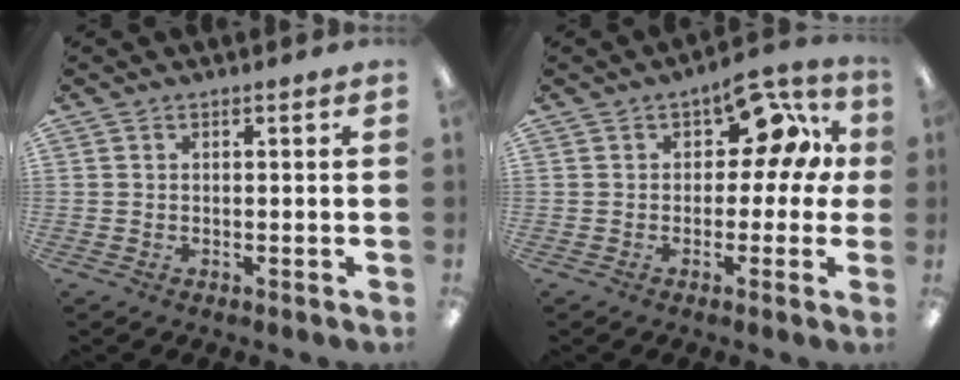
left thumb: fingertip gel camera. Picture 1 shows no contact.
{"total": 11.6, "force": [5.3, 6.2, 8.2], "torque": [-0.111, -0.021, 0.089]}